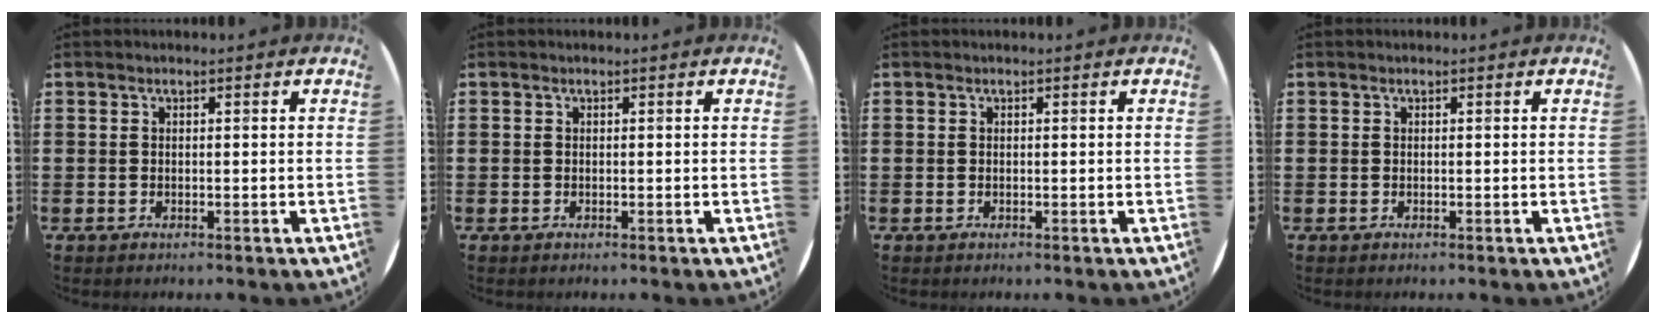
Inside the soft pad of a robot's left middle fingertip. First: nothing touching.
{"total": 0.0}
{"total": 0.0}
{"total": 0.0}